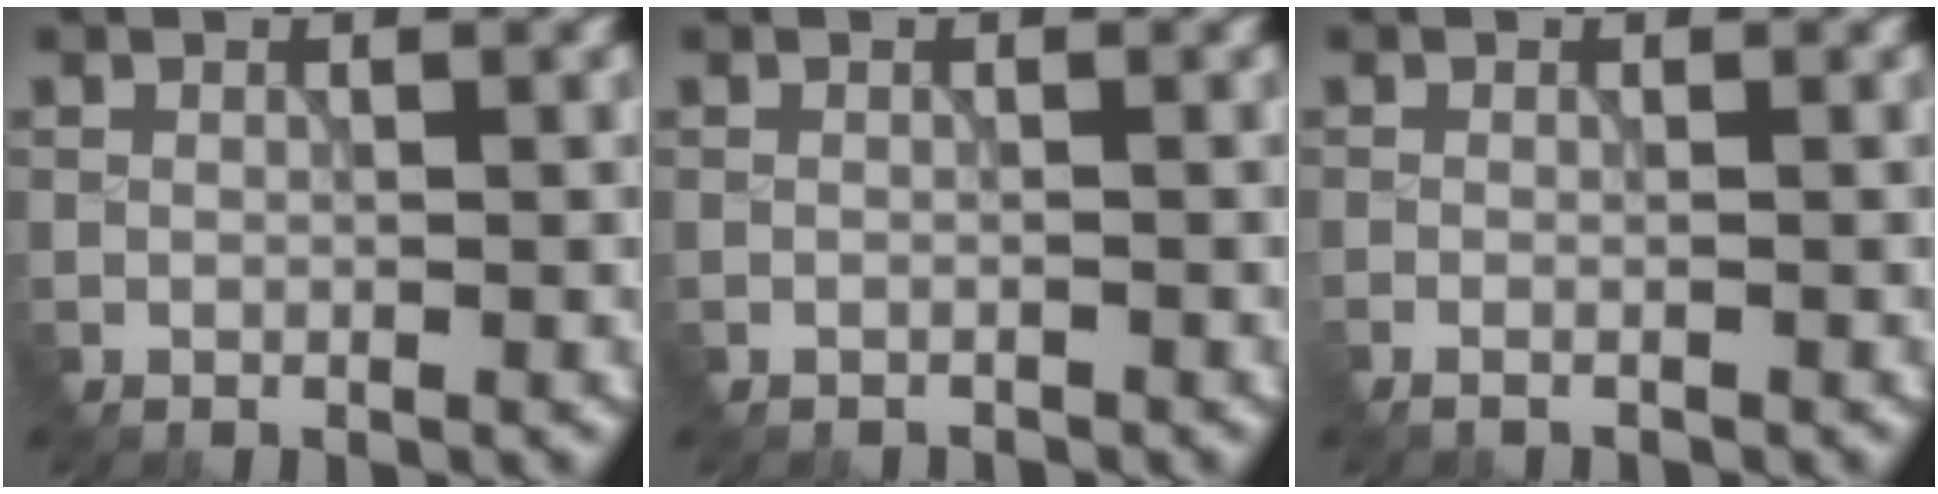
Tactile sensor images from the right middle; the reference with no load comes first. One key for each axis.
{"total": 1.0, "fx": -0.8, "fy": -0.1, "fz": -0.6, "tx": 0.013, "ty": 0.003, "tz": -0.015}
{"total": 0.9, "fx": -0.5, "fy": 0.5, "fz": 0.6, "tx": 0.008, "ty": 0.007, "tz": -0.014}